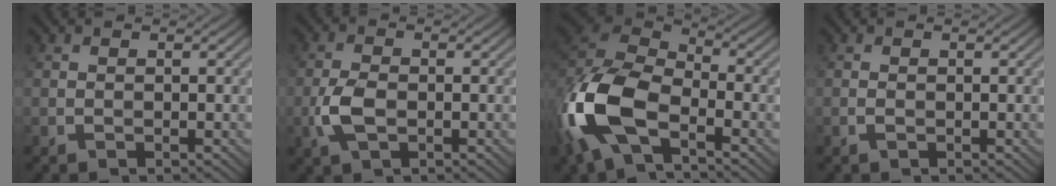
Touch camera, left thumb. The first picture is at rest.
{"total": 4.0, "force": [-1.1, 2.1, 3.3], "torque": [-0.083, -0.001, -0.028]}
{"total": 15.3, "force": [-5.9, 8.2, 11.5], "torque": [-0.297, -0.021, -0.125]}
{"total": 0.8, "force": [-0.2, 0.2, 0.8], "torque": [-0.016, 0.001, -0.003]}